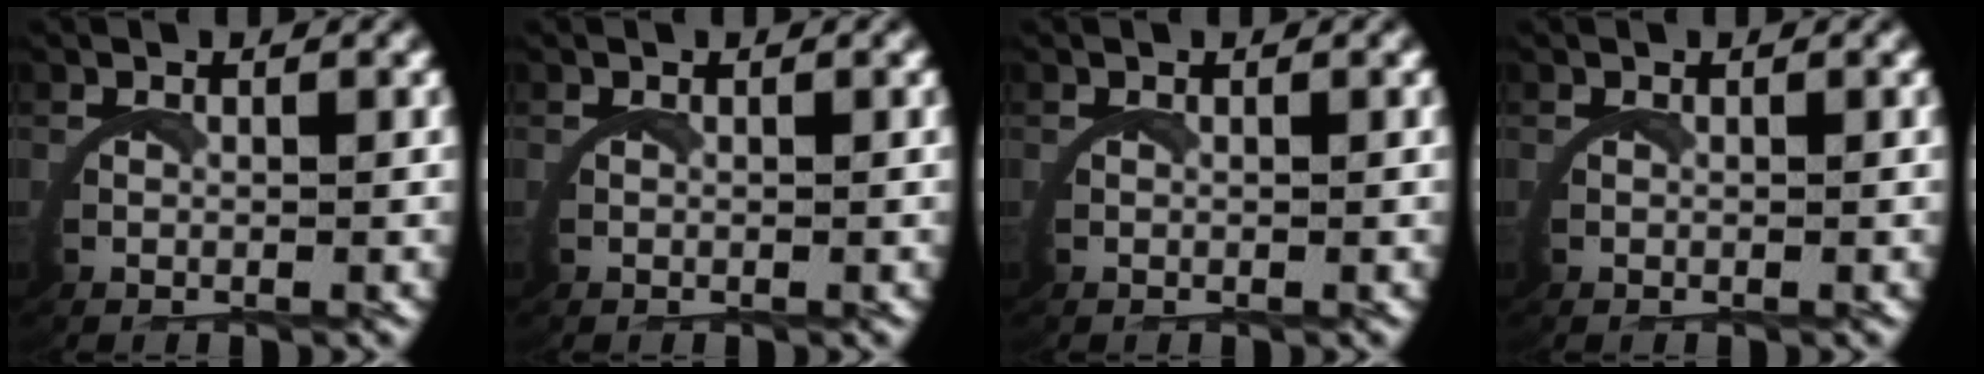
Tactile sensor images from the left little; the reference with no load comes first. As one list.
[{"total": 0.0}, {"total": 0.0}, {"total": 0.0}]